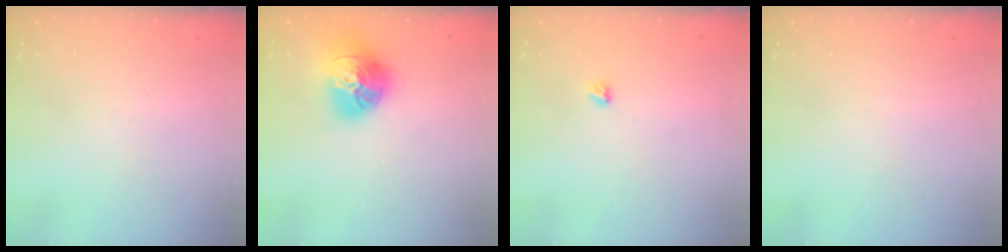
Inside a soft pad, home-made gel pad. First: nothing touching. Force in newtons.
{"total": 17.1, "press": 17.0, "slide": 1.9}
{"total": 2.9, "press": 2.9, "slide": 0.5}
{"total": 0.0}